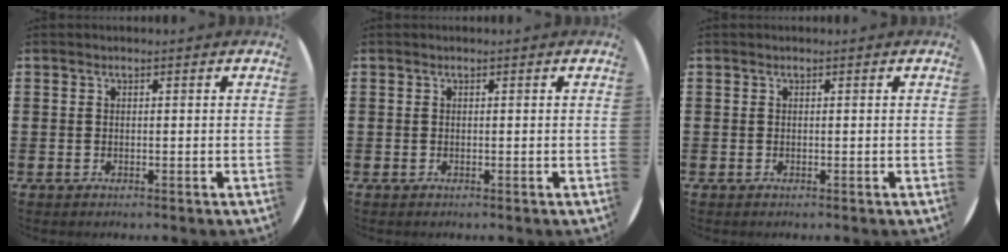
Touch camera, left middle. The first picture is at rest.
{"total": 0.0}
{"total": 0.0}